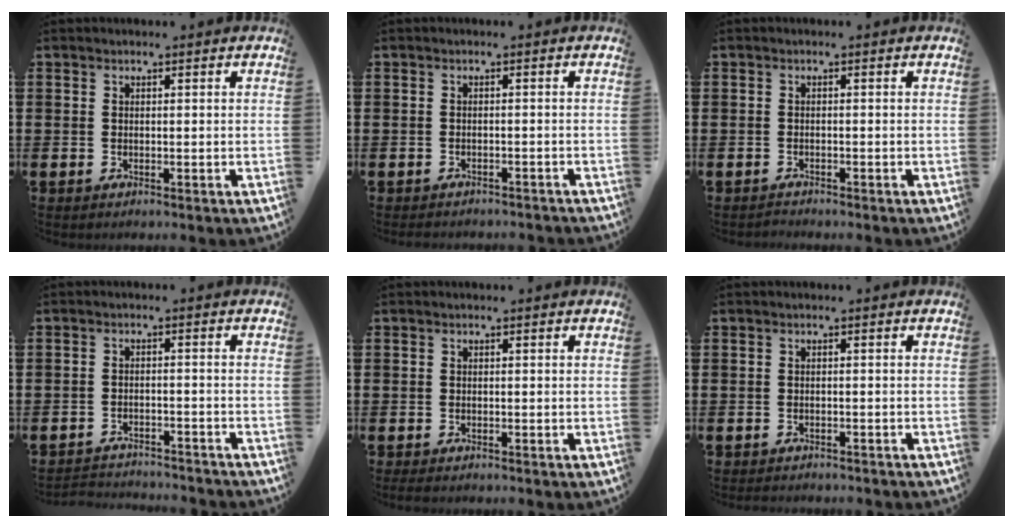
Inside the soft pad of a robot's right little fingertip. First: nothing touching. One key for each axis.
{"total": 1.0, "fx": -1.0, "fy": 0.0, "fz": -0.1, "tx": -0.001, "ty": 0.000, "tz": -0.020}
{"total": 0.6, "fx": -0.6, "fy": 0.0, "fz": -0.1, "tx": -0.001, "ty": -0.002, "tz": -0.013}
{"total": 2.4, "fx": -2.4, "fy": 0.1, "fz": -0.2, "tx": -0.003, "ty": 0.002, "tz": -0.053}
{"total": 0.6, "fx": -0.4, "fy": 0.2, "fz": 0.4, "tx": -0.009, "ty": -0.001, "tz": -0.008}
{"total": 0.8, "fx": -0.8, "fy": 0.0, "fz": 0.0, "tx": -0.002, "ty": -0.001, "tz": -0.017}